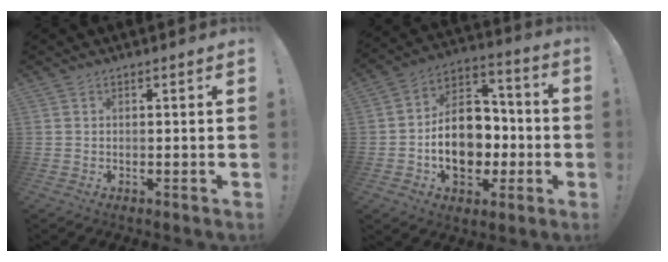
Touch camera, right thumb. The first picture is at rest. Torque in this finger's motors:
{"motor_torque": [2.34, 2.36, 1.31, -1.16, 0.10]}